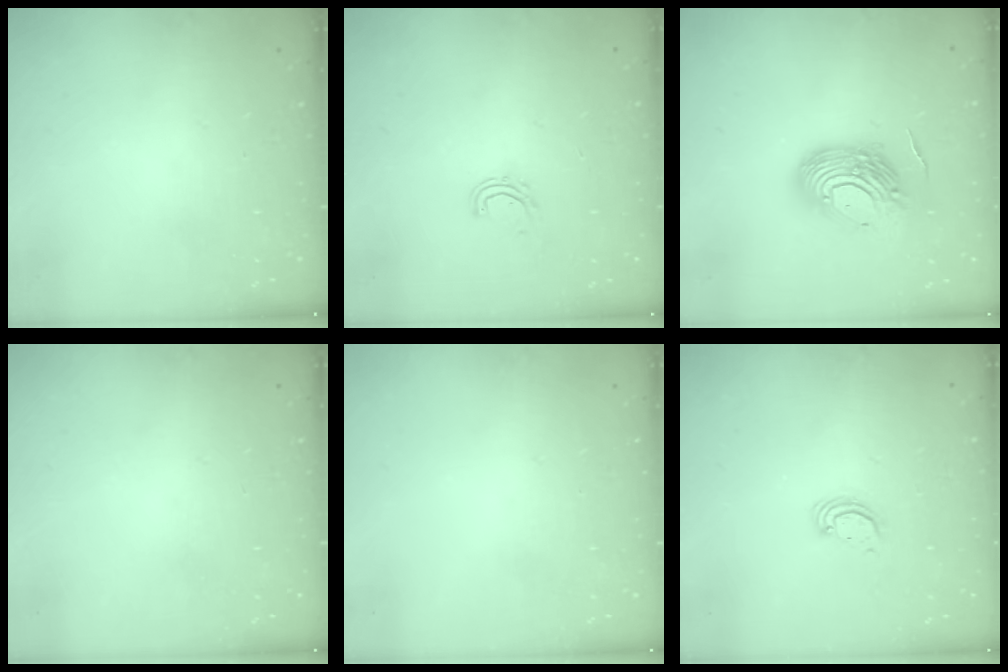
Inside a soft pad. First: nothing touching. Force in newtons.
{"total": 5.0, "press": 4.8, "slide": 1.0}
{"total": 14.5, "press": 14.4, "slide": 1.9}
{"total": 0.0}
{"total": 0.0}
{"total": 2.6, "press": 2.6, "slide": 0.2}